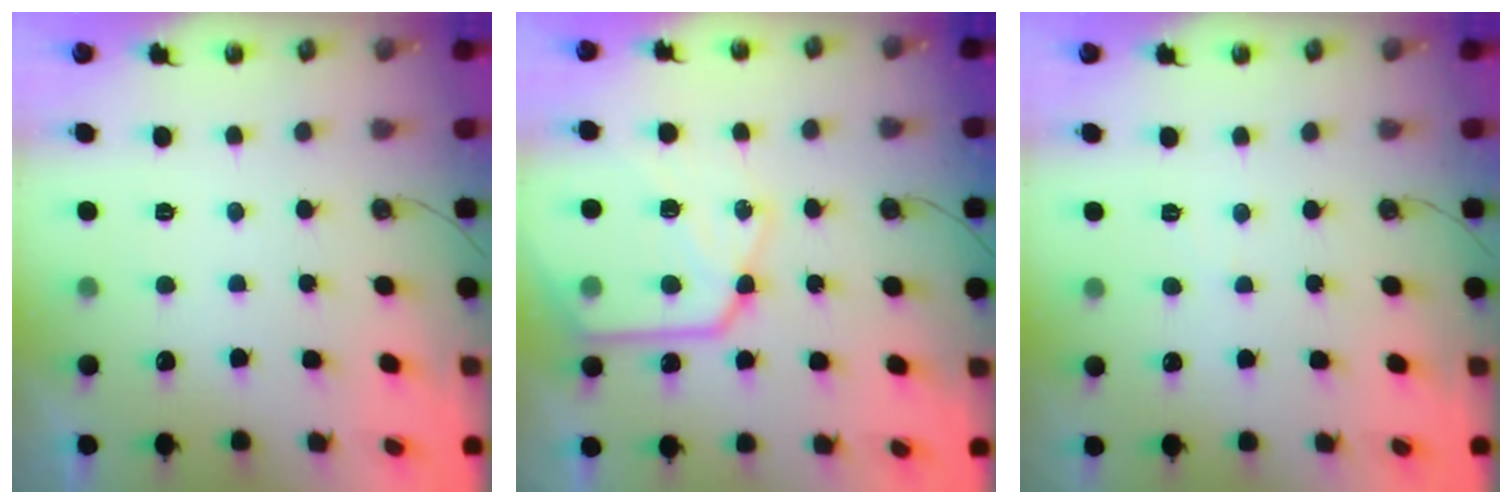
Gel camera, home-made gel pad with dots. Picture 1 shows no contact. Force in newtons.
{"total": 19.8, "press": 19.7, "slide": 1.9}
{"total": 1.9, "press": 1.9, "slide": 0.4}